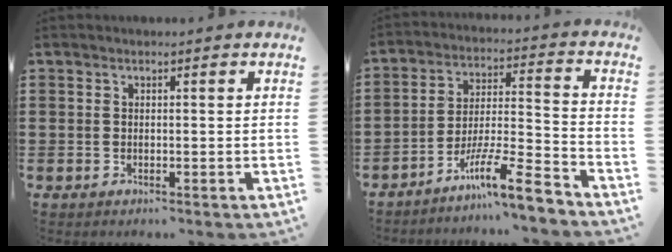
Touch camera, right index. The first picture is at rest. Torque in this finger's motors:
{"motor_torque": [2.14, 0.00, -0.02, 0.00]}